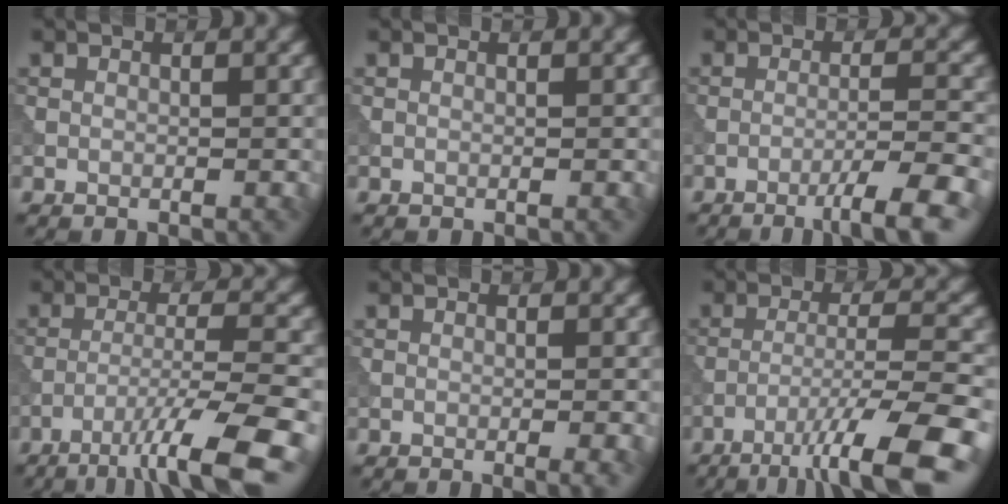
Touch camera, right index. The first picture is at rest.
{"total": 0.0}
{"total": 5.2, "force": [-3.2, 0.5, 4.0], "torque": [-0.065, 0.007, -0.050]}
{"total": 8.0, "force": [-5.3, 0.9, 5.9], "torque": [-0.093, 0.009, -0.085]}
{"total": 2.7, "force": [-0.9, 1.2, 2.3], "torque": [-0.011, 0.003, -0.003]}
{"total": 9.2, "force": [-6.2, 1.2, 6.7], "torque": [-0.108, 0.010, -0.097]}